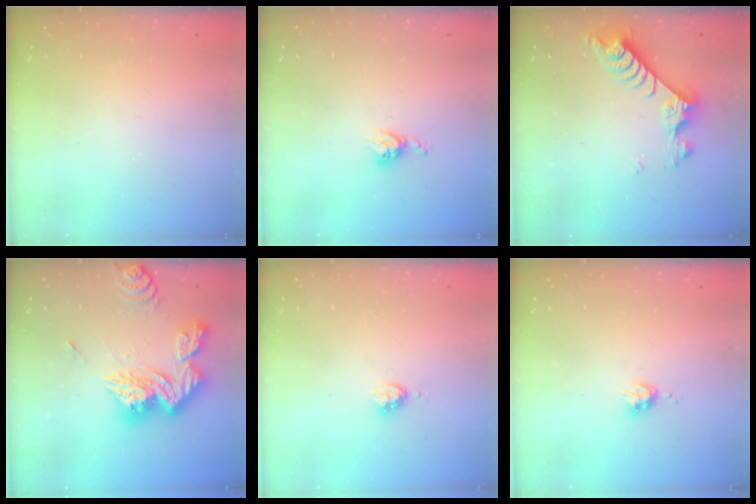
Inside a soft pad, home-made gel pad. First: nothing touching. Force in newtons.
{"total": 4.7, "press": 4.7, "slide": 0.5}
{"total": 7.0, "press": 7.0, "slide": 0.5}
{"total": 18.2, "press": 18.1, "slide": 1.9}
{"total": 4.2, "press": 4.2, "slide": 0.6}
{"total": 4.0, "press": 3.9, "slide": 0.6}